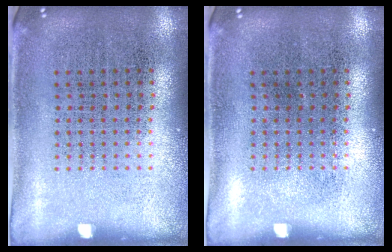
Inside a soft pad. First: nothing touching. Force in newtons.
{"total": 0.0}